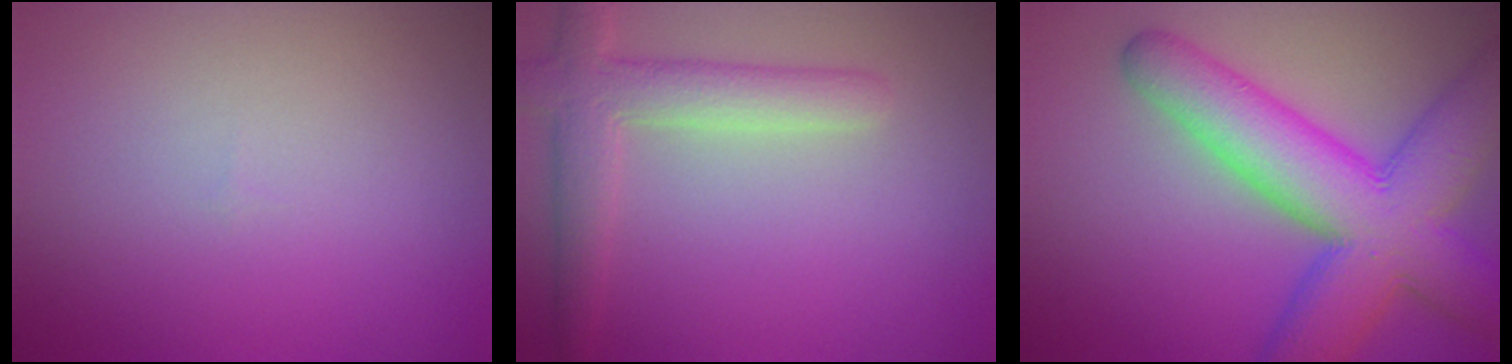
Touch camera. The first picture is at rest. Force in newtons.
{"total": 4.3, "press": 4.3, "slide": 0.4}
{"total": 11.3, "press": 11.3, "slide": 0.3}